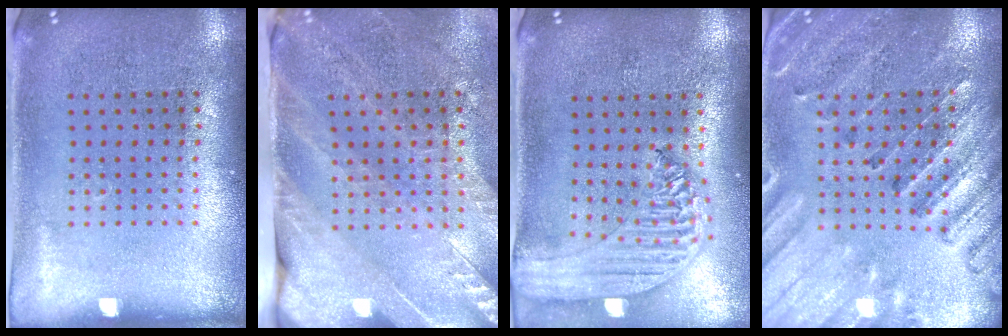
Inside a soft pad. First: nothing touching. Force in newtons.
{"total": 3.5, "press": 2.9, "slide": 1.9}
{"total": 2.0, "press": 1.9, "slide": 0.7}
{"total": 2.7, "press": 2.6, "slide": 0.8}